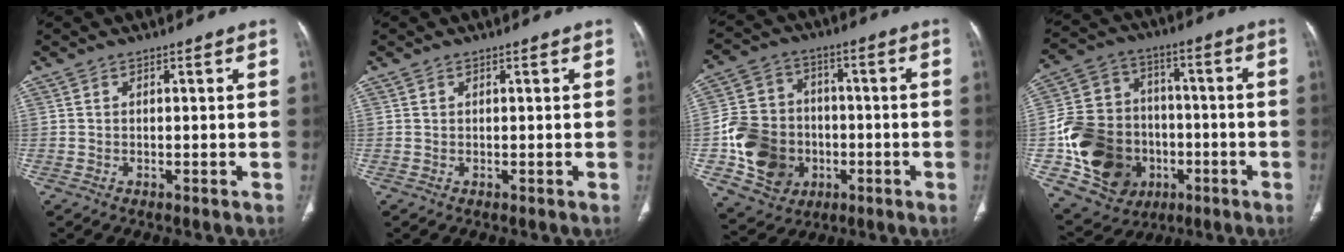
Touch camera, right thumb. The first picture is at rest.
{"total": 0.0}
{"total": 15.6, "force": [-3.4, 13.3, 7.5], "torque": [-0.110, 0.018, -0.051]}
{"total": 21.6, "force": [-5.2, 17.8, 11.0], "torque": [-0.185, 0.037, -0.070]}